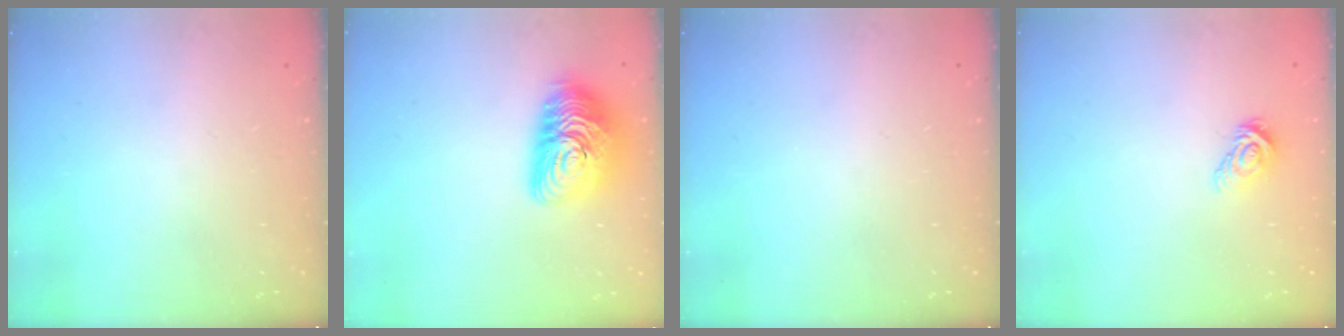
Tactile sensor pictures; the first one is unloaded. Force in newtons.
{"total": 14.6, "press": 14.5, "slide": 0.7}
{"total": 0.0}
{"total": 6.7, "press": 6.7, "slide": 0.2}